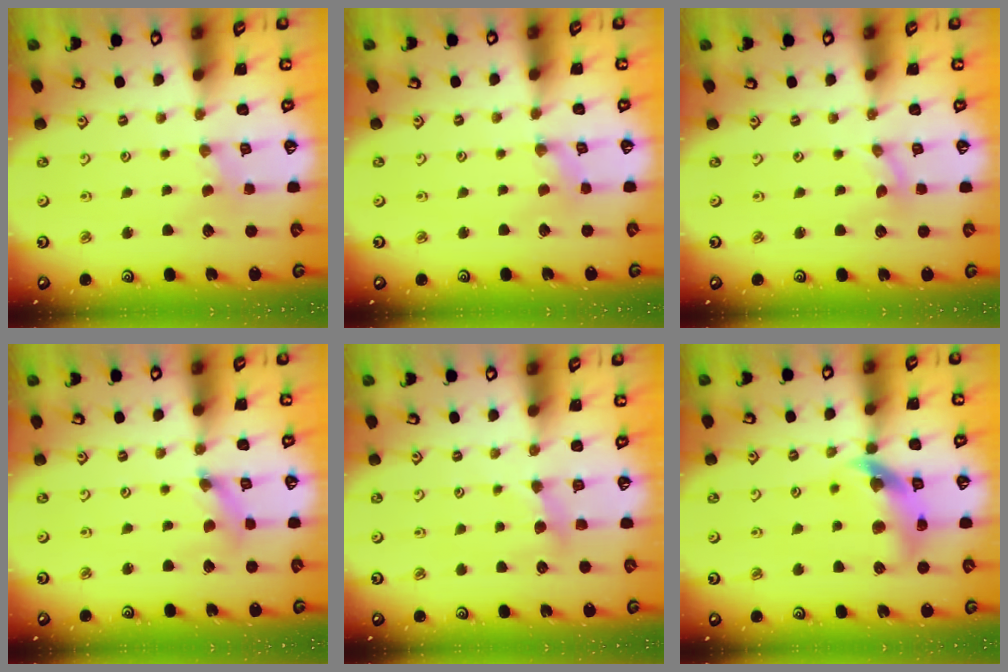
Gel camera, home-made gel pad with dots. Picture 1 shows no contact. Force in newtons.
{"total": 0.6, "press": 0.5, "slide": 0.1}
{"total": 0.0}
{"total": 2.0, "press": 2.0, "slide": 0.1}
{"total": 2.8, "press": 2.8, "slide": 0.5}
{"total": 12.0, "press": 11.9, "slide": 1.7}